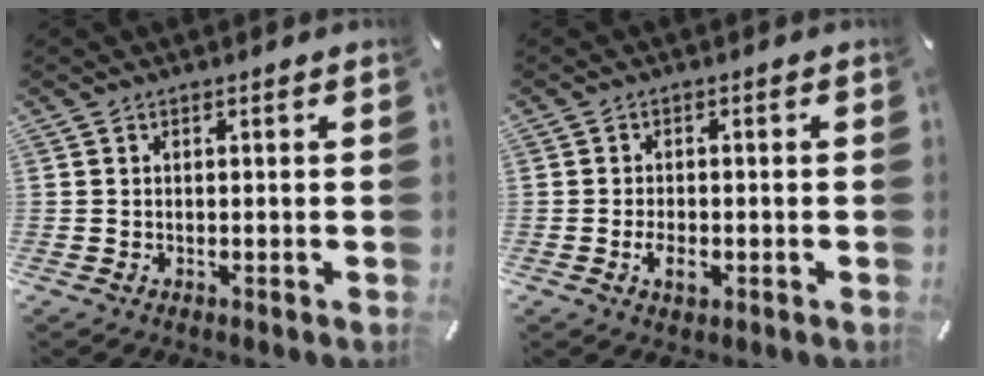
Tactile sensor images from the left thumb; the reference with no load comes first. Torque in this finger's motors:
{"motor_torque": [0.37, 0.80, 0.42, 0.16, 0.11]}